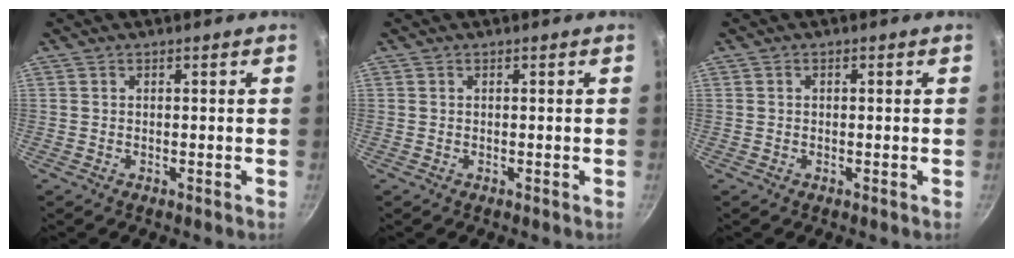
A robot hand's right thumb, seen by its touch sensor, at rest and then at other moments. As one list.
[{"total": 0.0}, {"total": 0.5, "force": [0.0, 0.4, 0.4], "torque": [-0.006, 0.004, 0.002]}]